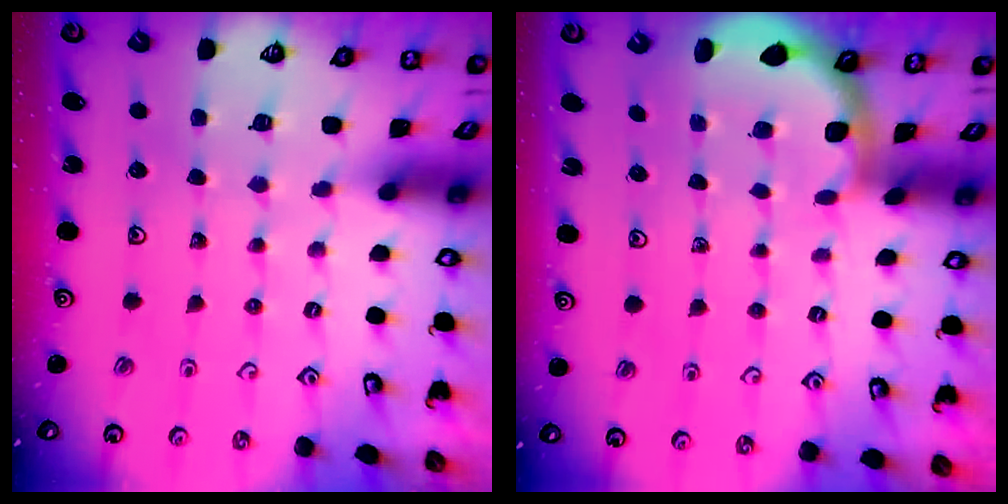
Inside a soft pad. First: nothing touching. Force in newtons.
{"total": 1.9, "press": 1.9, "slide": 0.0}